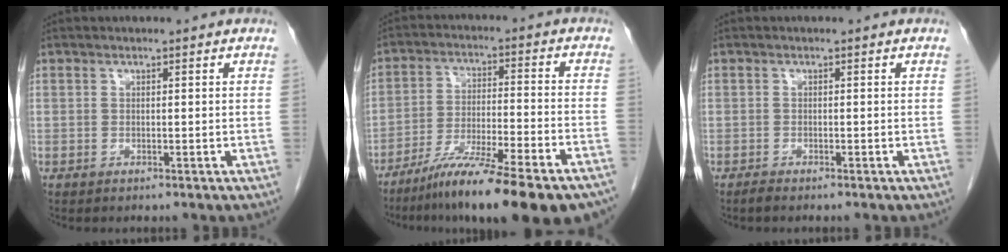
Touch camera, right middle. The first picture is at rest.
{"total": 21.2, "force": [-16.6, 1.4, 13.0], "torque": [-0.152, -0.015, -0.260]}
{"total": 0.8, "force": [-0.8, 0.0, 0.4], "torque": [-0.013, -0.002, -0.015]}